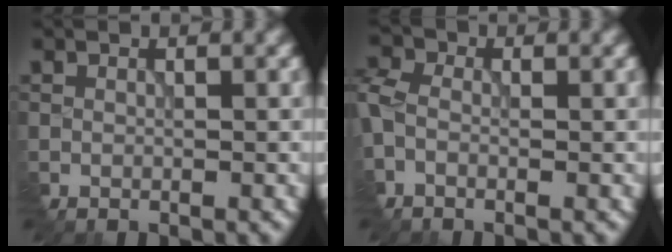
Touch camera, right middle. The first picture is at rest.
{"total": 3.4, "force": [-0.5, 2.6, 2.1], "torque": [-0.051, 0.006, -0.018]}